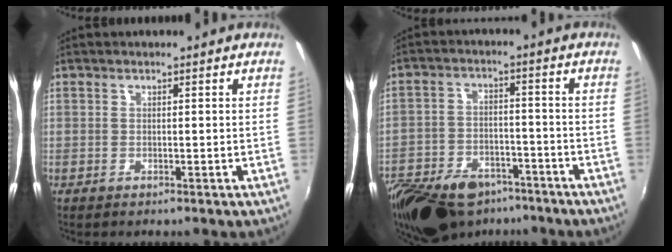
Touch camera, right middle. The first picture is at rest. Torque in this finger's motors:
{"motor_torque": [0.73, -1.41, 0.15, 0.03]}